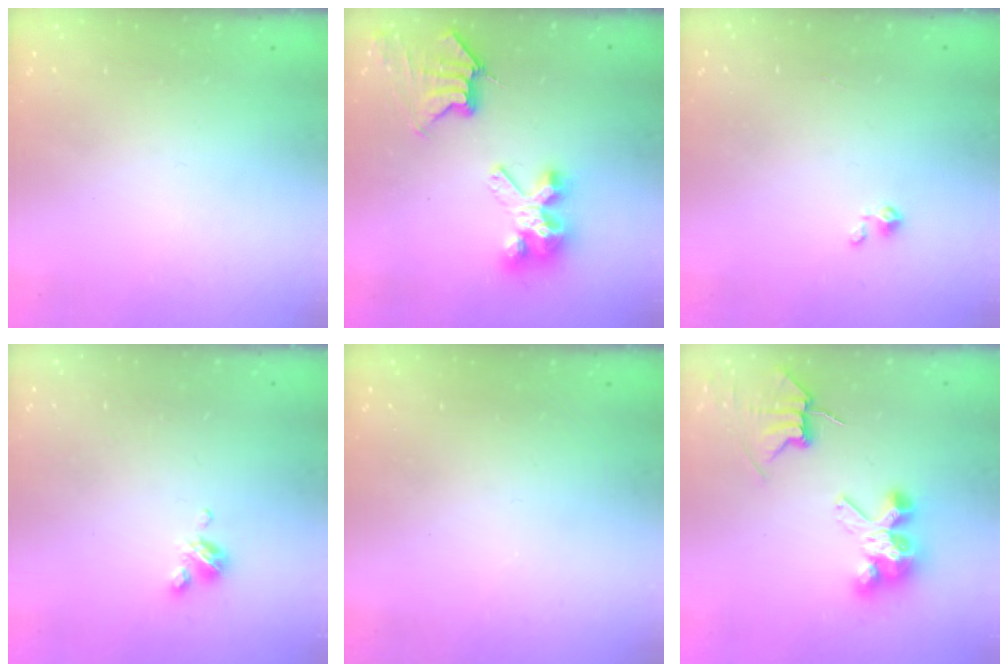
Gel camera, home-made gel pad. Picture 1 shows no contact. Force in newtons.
{"total": 10.3, "press": 10.2, "slide": 1.1}
{"total": 2.3, "press": 2.2, "slide": 0.3}
{"total": 4.0, "press": 4.0, "slide": 0.3}
{"total": 0.0}
{"total": 7.6, "press": 7.6, "slide": 0.8}